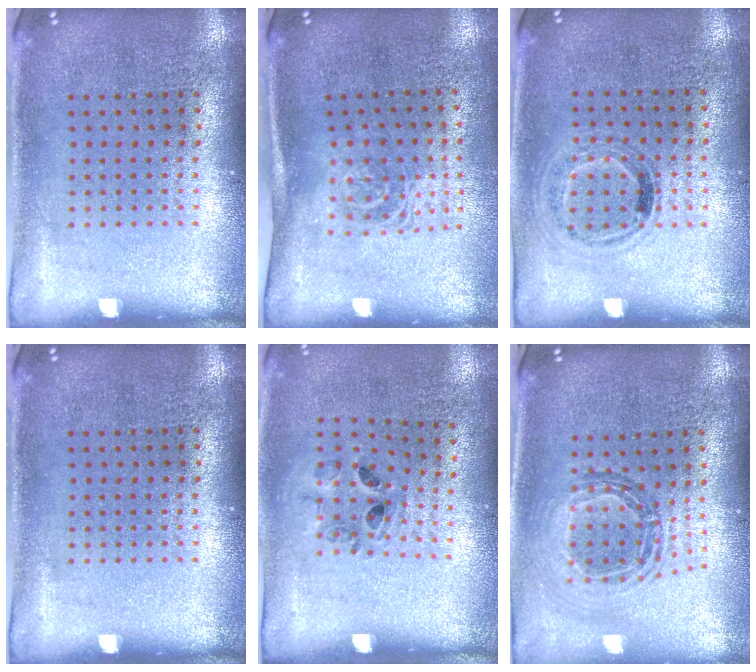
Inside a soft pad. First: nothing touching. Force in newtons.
{"total": 1.6, "press": 1.1, "slide": 1.1}
{"total": 0.9, "press": 0.7, "slide": 0.5}
{"total": 0.0}
{"total": 0.9, "press": 0.8, "slide": 0.3}
{"total": 0.9, "press": 0.9, "slide": 0.1}